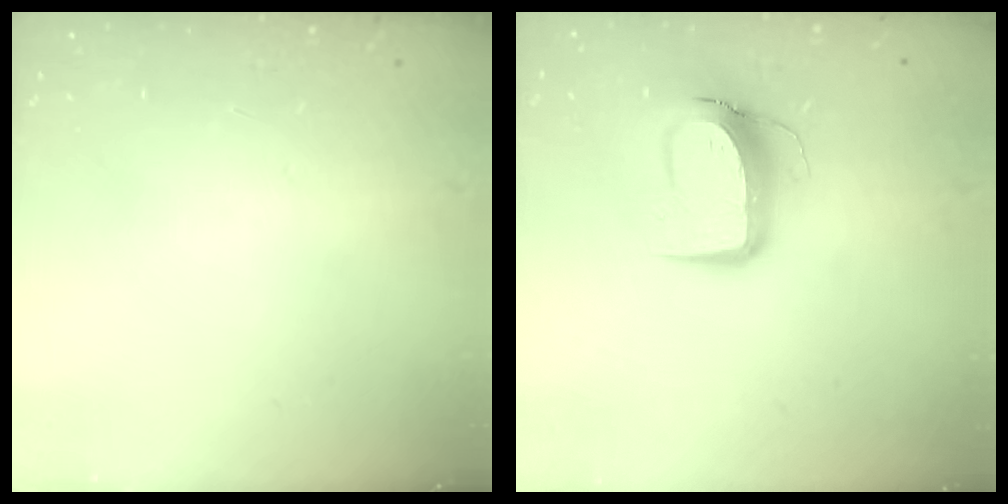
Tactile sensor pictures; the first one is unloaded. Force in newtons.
{"total": 10.9, "press": 10.9, "slide": 1.2}